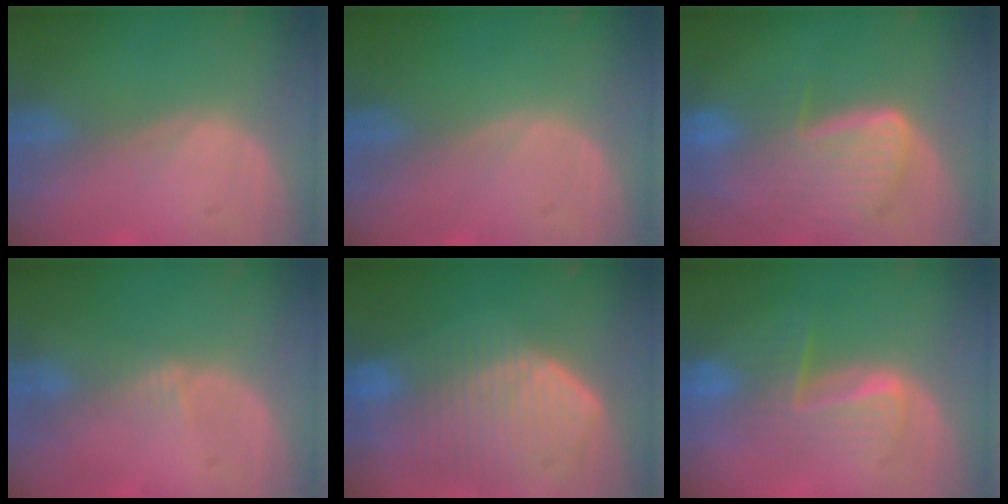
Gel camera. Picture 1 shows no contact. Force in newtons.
{"total": 0.0}
{"total": 9.1, "press": 7.9, "slide": 4.5}
{"total": 1.4, "press": 1.1, "slide": 0.8}
{"total": 10.8, "press": 9.5, "slide": 5.2}
{"total": 6.3, "press": 6.2, "slide": 1.5}